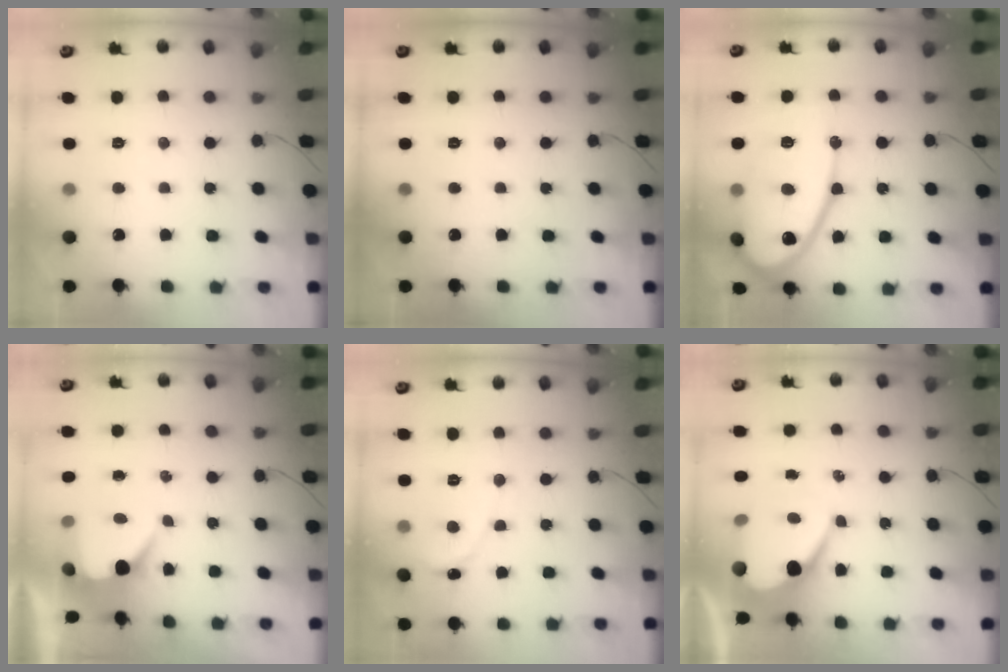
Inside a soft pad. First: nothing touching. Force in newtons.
{"total": 0.0}
{"total": 16.8, "press": 16.7, "slide": 1.2}
{"total": 6.7, "press": 6.7, "slide": 0.3}
{"total": 0.0}
{"total": 11.3, "press": 11.2, "slide": 1.2}